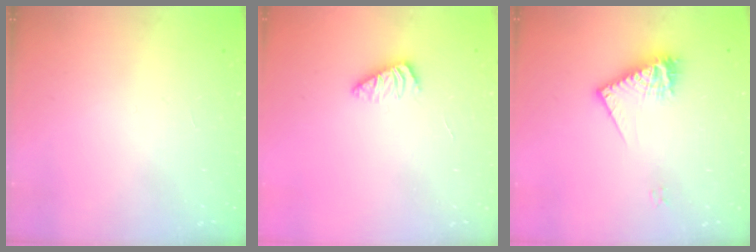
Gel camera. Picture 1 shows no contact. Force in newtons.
{"total": 2.8, "press": 2.8, "slide": 0.4}
{"total": 11.0, "press": 10.9, "slide": 0.9}